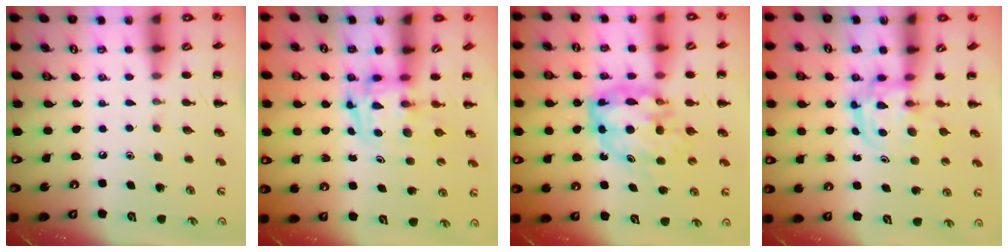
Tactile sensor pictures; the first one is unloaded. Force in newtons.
{"total": 3.1, "press": 3.1, "slide": 0.5}
{"total": 8.7, "press": 8.4, "slide": 2.1}
{"total": 3.0, "press": 3.0, "slide": 0.4}